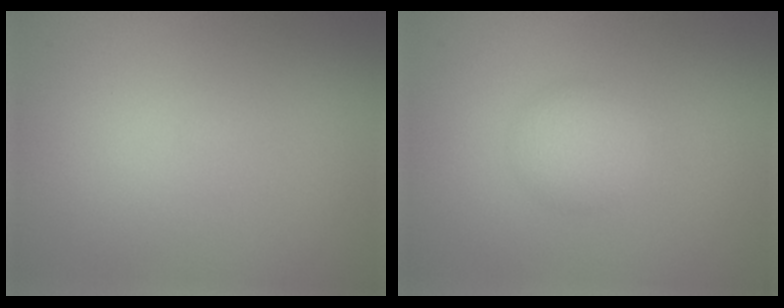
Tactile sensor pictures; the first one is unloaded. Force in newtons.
{"total": 2.4, "press": 2.4, "slide": 0.1}